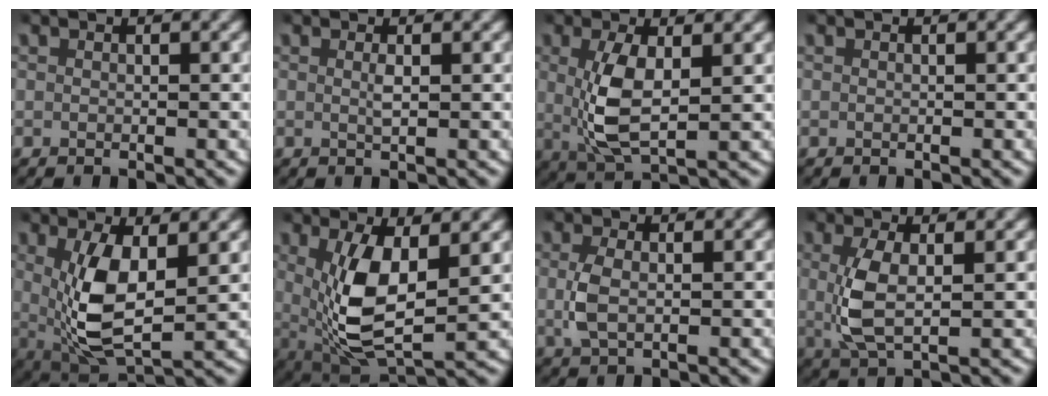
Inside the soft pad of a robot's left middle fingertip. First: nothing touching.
{"total": 0.9, "force": [0.3, 0.0, 0.9], "torque": [-0.019, -0.004, 0.006]}
{"total": 5.0, "force": [0.6, 2.1, 4.6], "torque": [-0.103, -0.009, 0.017]}
{"total": 0.0}
{"total": 7.4, "force": [0.8, 3.6, 6.4], "torque": [-0.138, -0.023, 0.029]}
{"total": 8.3, "force": [0.7, 4.2, 7.1], "torque": [-0.158, -0.027, 0.031]}
{"total": 2.5, "force": [0.1, 1.3, 2.1], "torque": [-0.056, -0.003, 0.006]}
{"total": 4.0, "force": [0.5, 1.6, 3.7], "torque": [-0.092, -0.009, 0.015]}